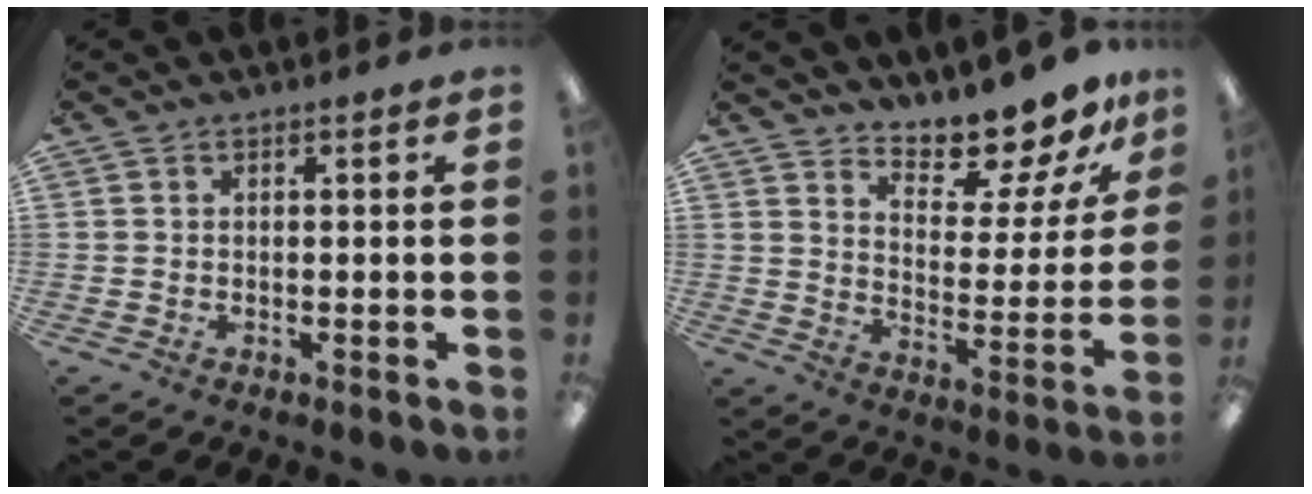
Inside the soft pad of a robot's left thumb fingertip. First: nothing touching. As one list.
[{"total": 12.4, "force": [11.4, 2.8, 3.8], "torque": [-0.058, -0.099, 0.199]}]